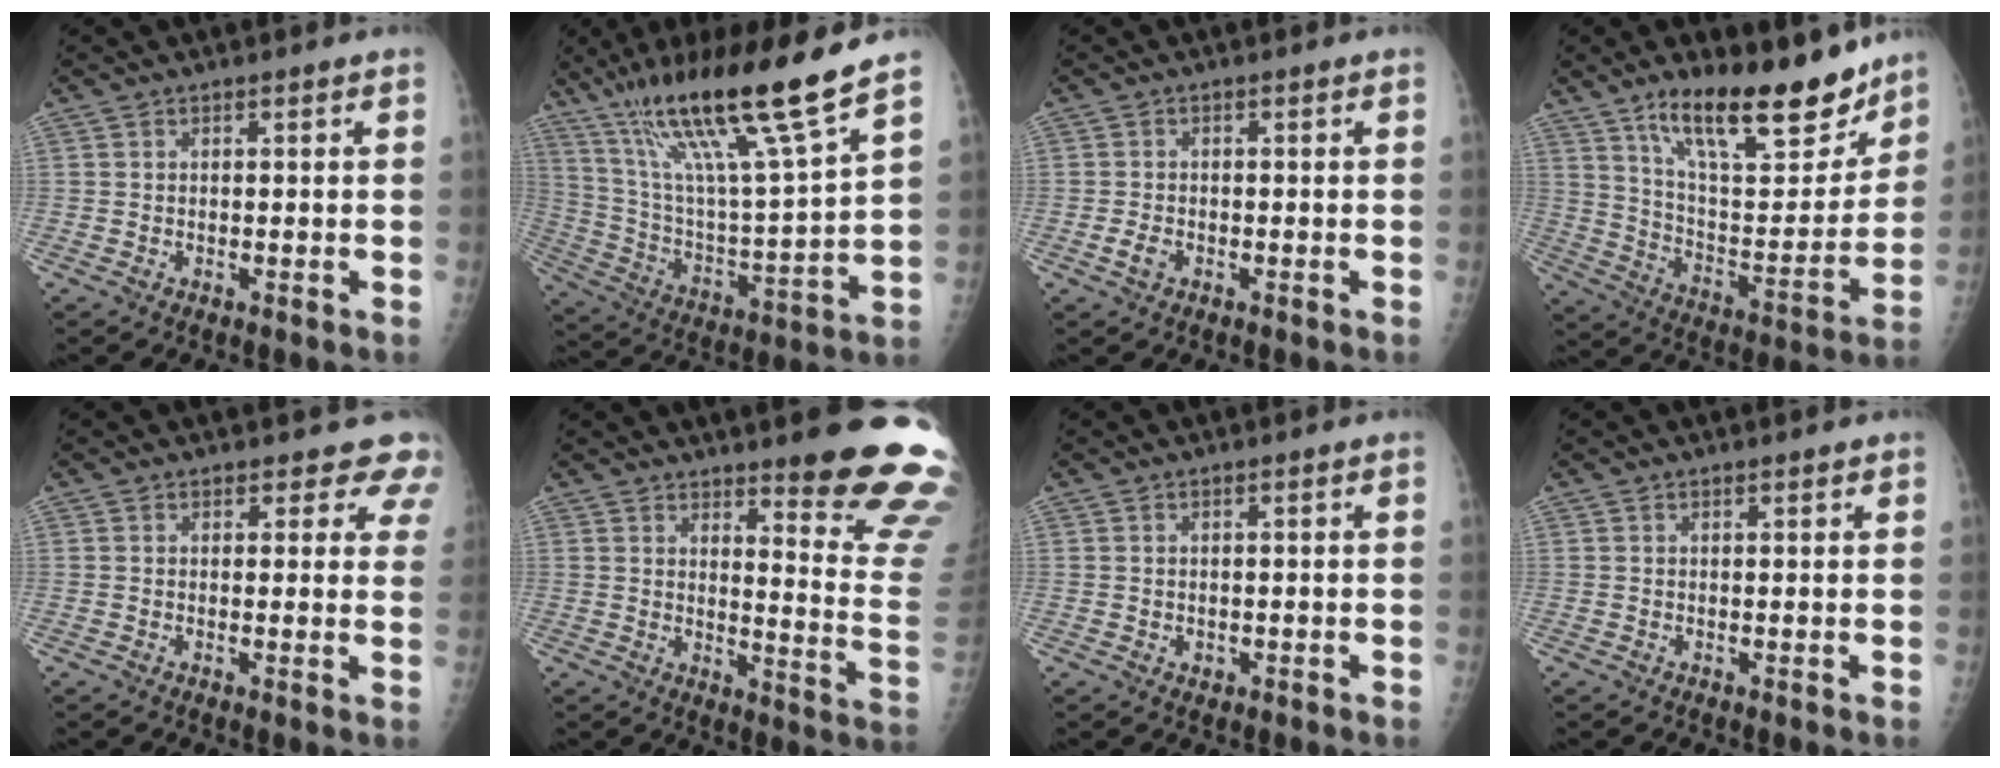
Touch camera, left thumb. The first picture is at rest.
{"total": 22.8, "force": [15.7, 1.0, 16.6], "torque": [-0.274, -0.061, 0.284]}
{"total": 2.0, "force": [-0.8, 1.3, 1.3], "torque": [-0.026, 0.001, -0.014]}
{"total": 22.7, "force": [16.0, 7.4, 14.3], "torque": [-0.182, -0.086, 0.266]}
{"total": 6.4, "force": [5.7, 2.7, 0.7], "torque": [0.043, -0.024, 0.040]}
{"total": 17.2, "force": [12.9, 1.9, 11.1], "torque": [-0.108, -0.119, 0.164]}
{"total": 0.9, "force": [0.3, 0.6, 0.6], "torque": [-0.006, -0.003, 0.009]}
{"total": 0.9, "force": [0.7, 0.1, 0.5], "torque": [-0.007, -0.003, 0.012]}